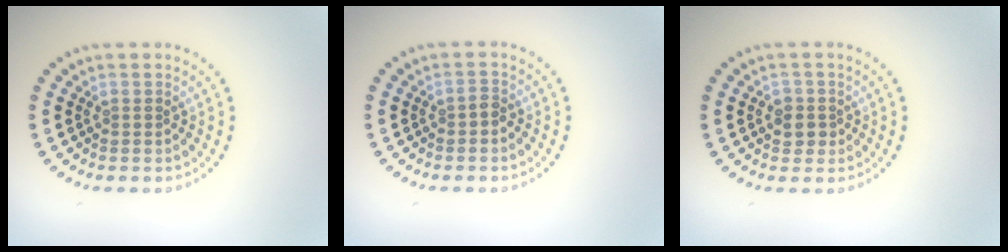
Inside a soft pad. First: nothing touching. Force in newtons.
{"total": 0.9, "press": 0.8, "slide": 0.5}
{"total": 1.8, "press": 1.7, "slide": 0.5}